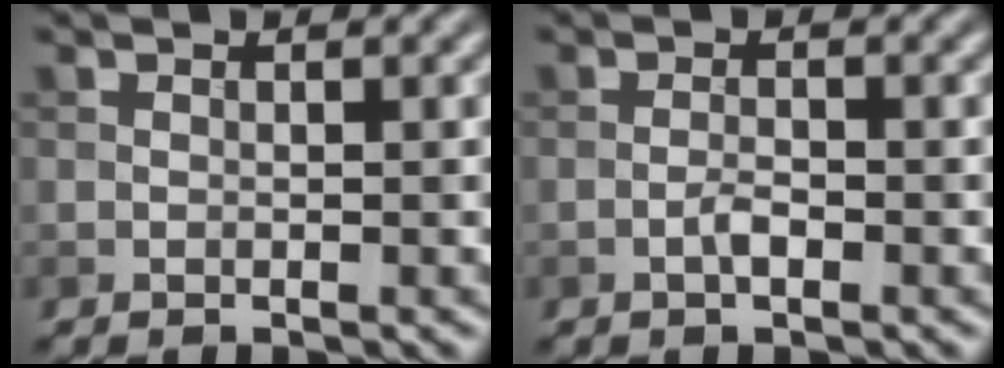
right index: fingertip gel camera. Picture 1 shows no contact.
{"total": 1.2, "force": [-0.6, 0.4, 1.0], "torque": [-0.021, 0.003, -0.014]}